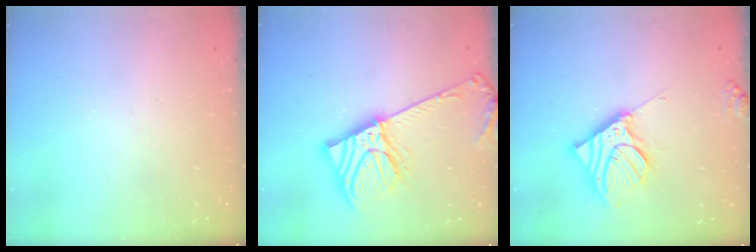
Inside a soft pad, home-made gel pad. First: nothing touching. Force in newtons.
{"total": 15.5, "press": 15.2, "slide": 3.0}
{"total": 15.1, "press": 14.9, "slide": 2.8}